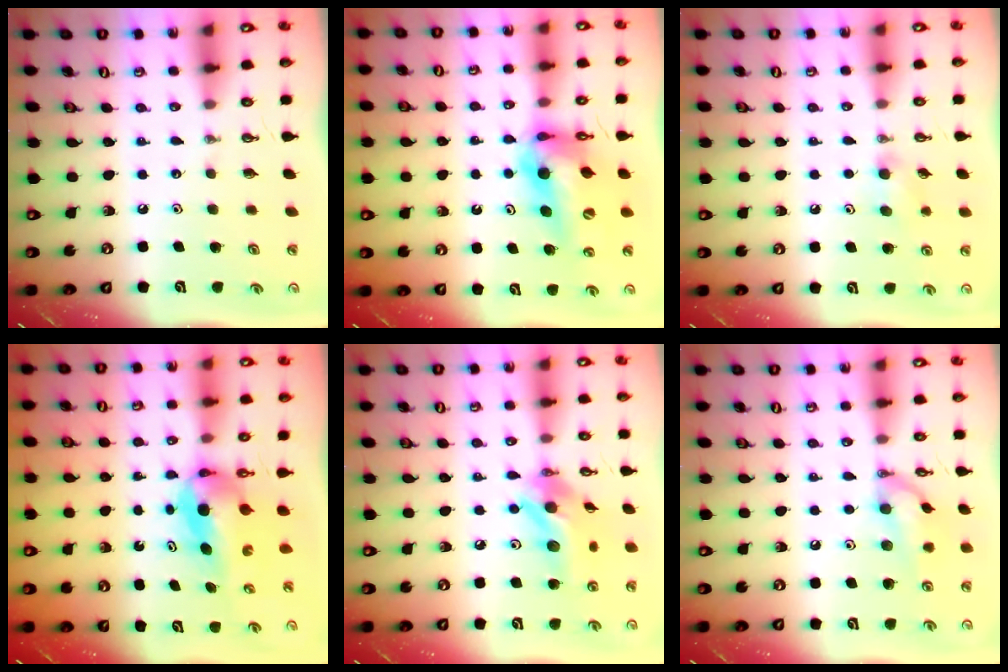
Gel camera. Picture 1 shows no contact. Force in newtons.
{"total": 14.2, "press": 14.0, "slide": 2.2}
{"total": 7.3, "press": 6.9, "slide": 2.1}
{"total": 5.6, "press": 5.1, "slide": 2.3}
{"total": 14.5, "press": 14.2, "slide": 2.9}
{"total": 12.6, "press": 10.6, "slide": 6.8}